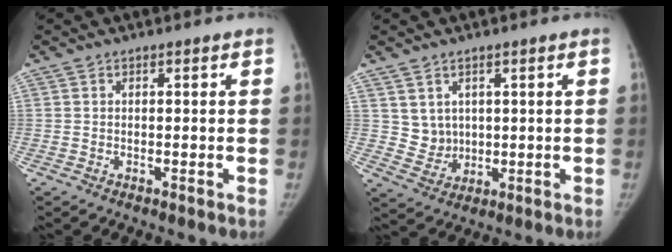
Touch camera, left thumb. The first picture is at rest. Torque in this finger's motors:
{"motor_torque": [-0.09, -0.10, 0.01, 0.00, -0.02]}